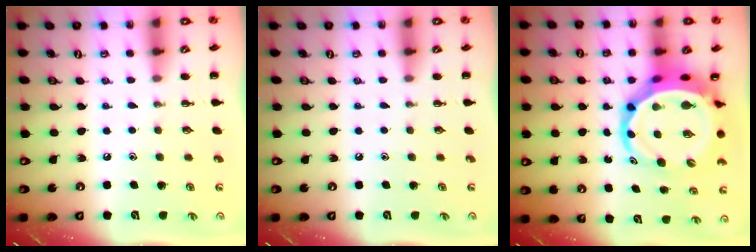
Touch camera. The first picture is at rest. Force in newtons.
{"total": 0.0}
{"total": 9.5, "press": 9.1, "slide": 2.7}